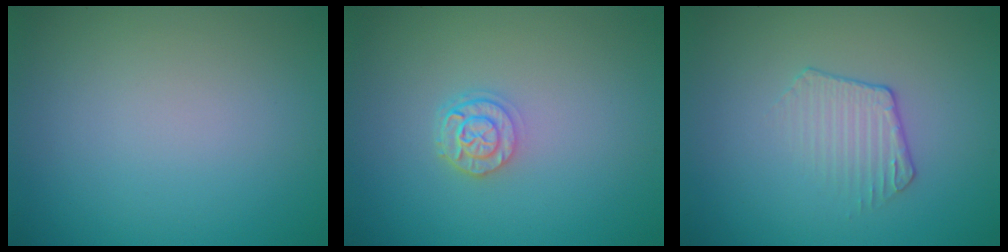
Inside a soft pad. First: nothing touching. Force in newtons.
{"total": 2.3, "press": 1.9, "slide": 1.4}
{"total": 1.8, "press": 1.1, "slide": 1.4}